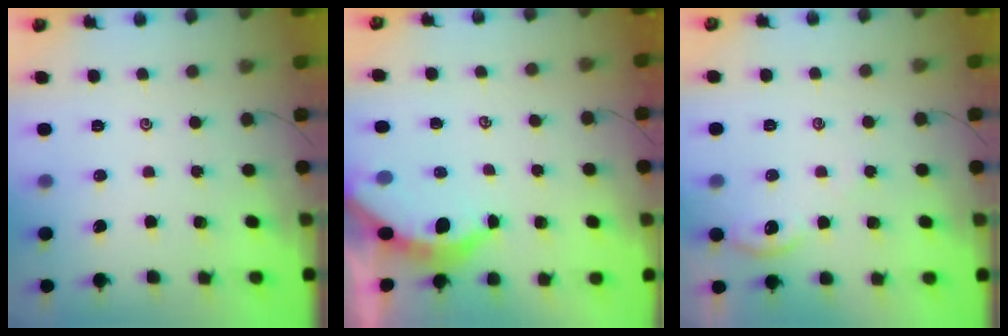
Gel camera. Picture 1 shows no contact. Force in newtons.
{"total": 3.8, "press": 3.8, "slide": 0.4}
{"total": 2.2, "press": 2.2, "slide": 0.4}